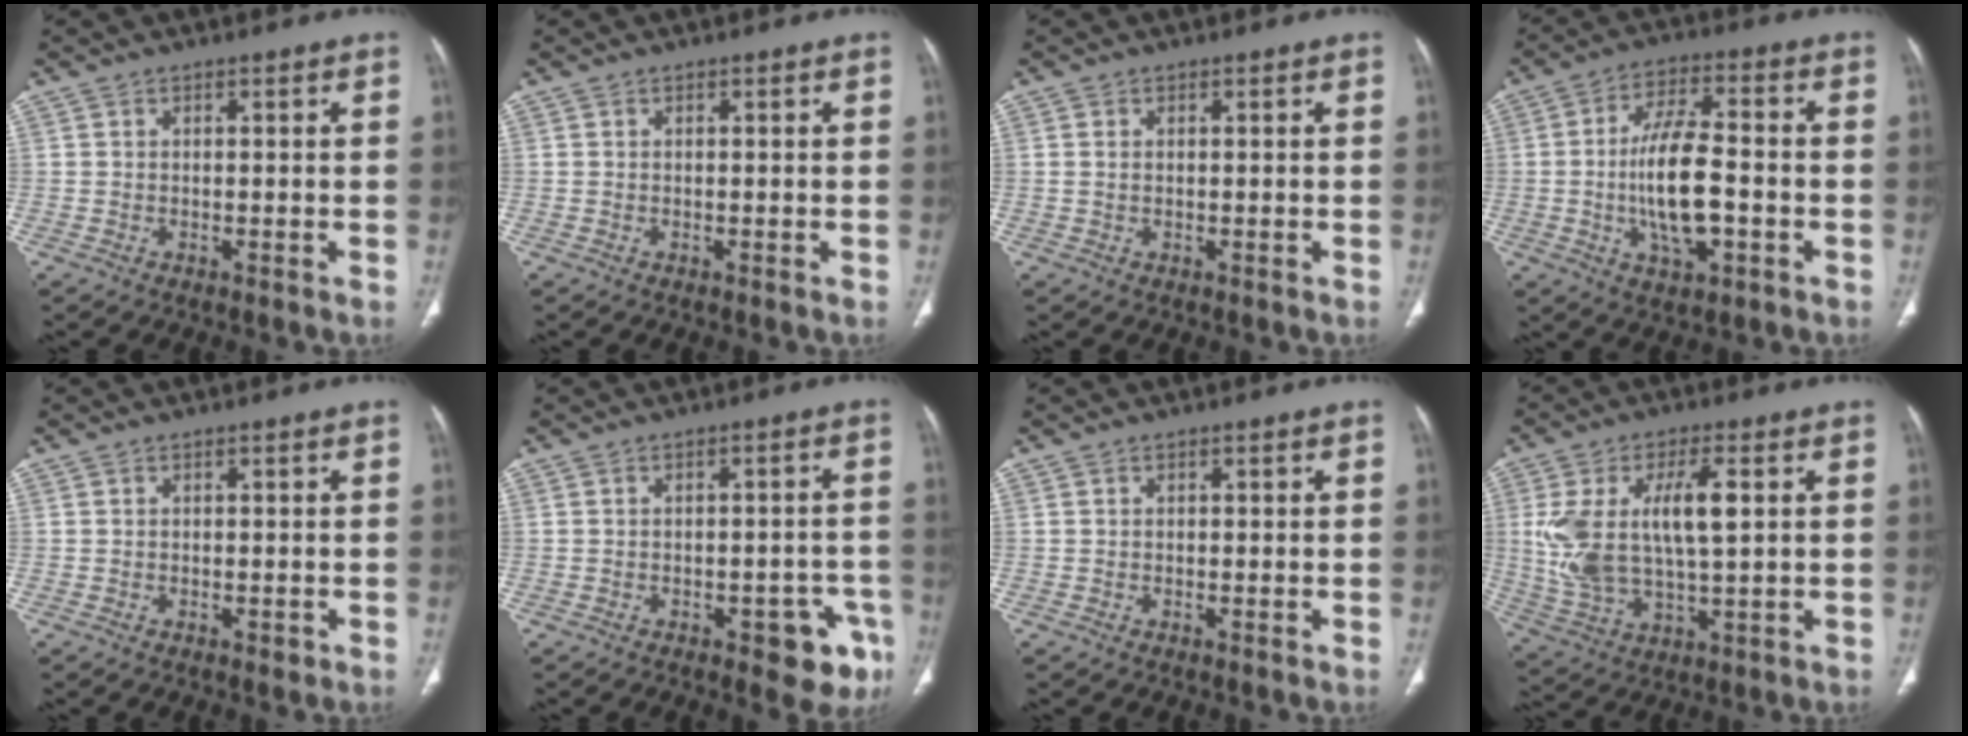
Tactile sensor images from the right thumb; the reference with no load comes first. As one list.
[{"total": 0.0}, {"total": 0.8, "force": [0.1, 0.5, 0.6], "torque": [-0.019, 0.002, 0.005]}, {"total": 13.0, "force": [-2.3, 5.3, 11.7], "torque": [-0.209, 0.015, -0.042]}, {"total": 0.6, "force": [-0.3, 0.4, 0.4], "torque": [-0.002, -0.001, -0.004]}, {"total": 8.0, "force": [-4.0, 3.8, 5.9], "torque": [-0.040, 0.022, -0.043]}, {"total": 0.0}, {"total": 15.5, "force": [2.7, 6.7, 13.8], "torque": [-0.278, 0.002, 0.061]}]